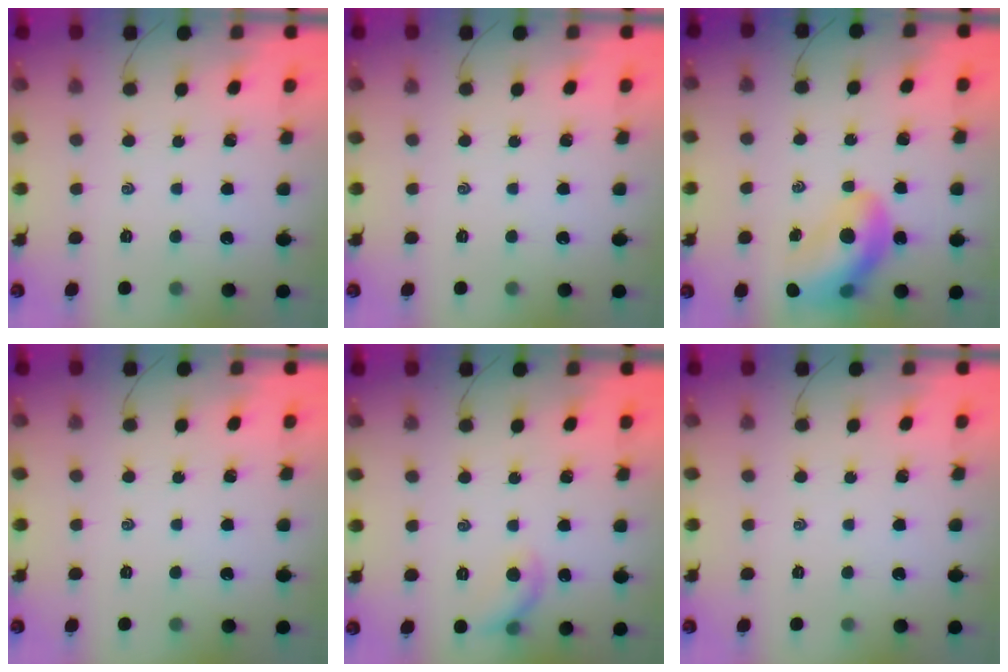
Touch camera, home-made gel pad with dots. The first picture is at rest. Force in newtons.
{"total": 0.0}
{"total": 14.1, "press": 13.6, "slide": 3.8}
{"total": 0.0}
{"total": 6.9, "press": 6.8, "slide": 0.9}
{"total": 0.0}